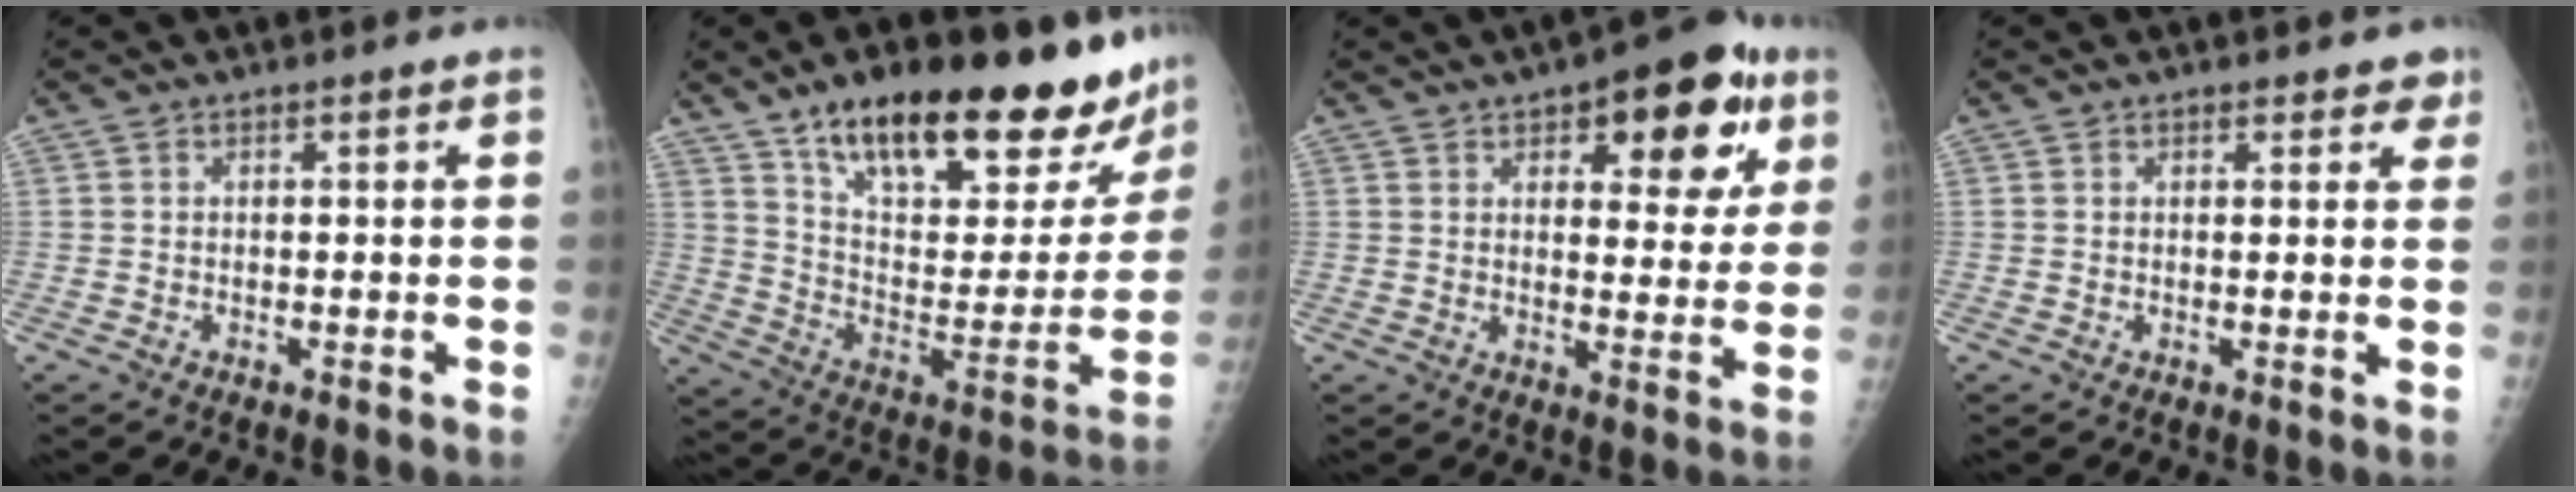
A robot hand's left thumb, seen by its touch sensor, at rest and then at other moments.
{"total": 30.0, "force": [21.4, 9.5, 18.7], "torque": [-0.242, -0.072, 0.325]}
{"total": 15.1, "force": [7.2, 6.8, 11.4], "torque": [-0.095, -0.013, 0.090]}
{"total": 3.1, "force": [2.4, 1.7, 1.1], "torque": [0.022, -0.007, 0.022]}